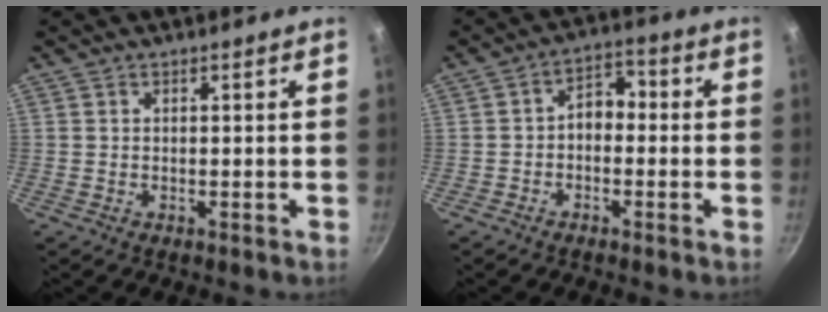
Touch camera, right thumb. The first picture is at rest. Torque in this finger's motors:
{"motor_torque": [1.04, 0.93, 0.71, -0.23, 0.06]}